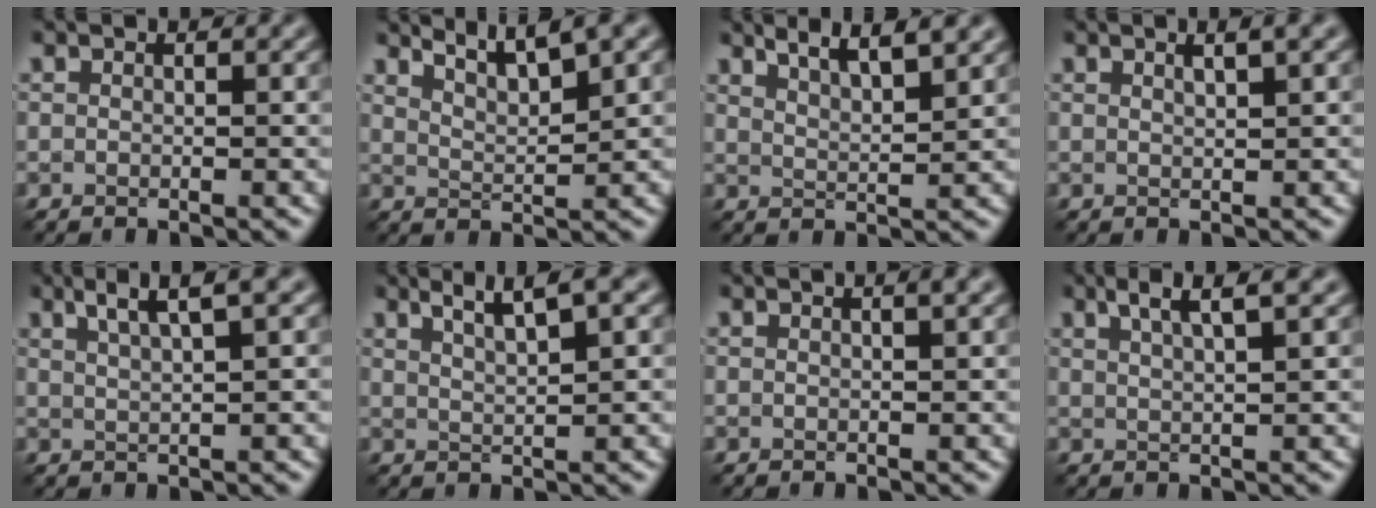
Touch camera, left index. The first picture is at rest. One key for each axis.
{"total": 4.5, "fx": 3.8, "fy": 0.6, "fz": 2.4, "tx": -0.035, "ty": 0.007, "tz": 0.055}
{"total": 5.6, "fx": 4.3, "fy": 1.5, "fz": 3.3, "tx": -0.023, "ty": 0.025, "tz": 0.038}
{"total": 1.9, "fx": 1.0, "fy": 0.4, "fz": 1.6, "tx": -0.017, "ty": 0.003, "tz": 0.012}
{"total": 3.8, "fx": 2.3, "fy": 0.5, "fz": 3.0, "tx": -0.039, "ty": 0.009, "tz": 0.040}
{"total": 3.6, "fx": 2.4, "fy": 0.4, "fz": 2.7, "tx": -0.036, "ty": 0.006, "tz": 0.044}
{"total": 1.0, "fx": 0.4, "fy": 0.2, "fz": 0.8, "tx": -0.009, "ty": 0.002, "tz": 0.006}
{"total": 3.7, "fx": 2.3, "fy": 0.6, "fz": 2.8, "tx": -0.032, "ty": 0.008, "tz": 0.036}